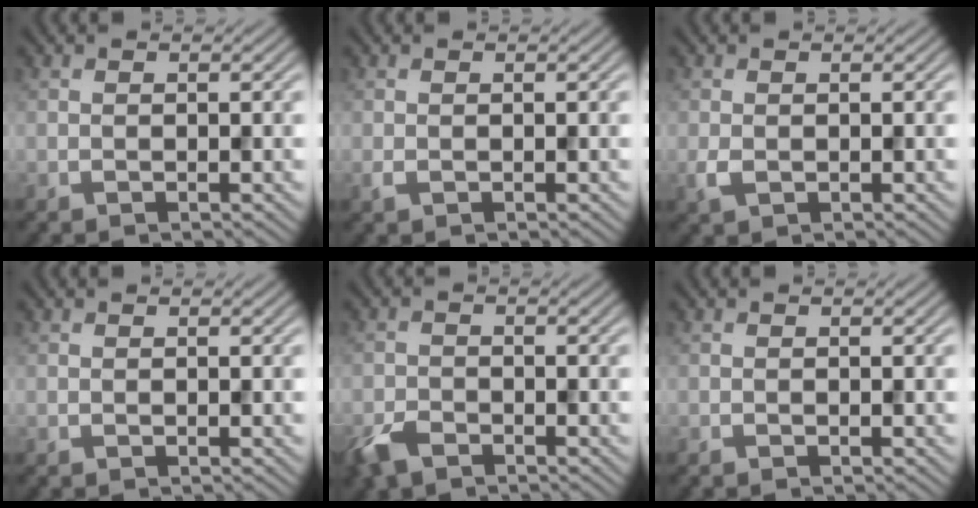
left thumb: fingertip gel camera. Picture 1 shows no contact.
{"total": 0.7, "force": [-0.3, 0.4, 0.5], "torque": [-0.016, -0.004, -0.005]}
{"total": 1.4, "force": [-0.4, 0.9, 1.0], "torque": [-0.030, -0.004, -0.005]}
{"total": 0.0}
{"total": 3.7, "force": [-2.8, 1.7, 1.8], "torque": [-0.041, -0.009, -0.061]}
{"total": 0.5, "force": [-0.5, 0.0, 0.2], "torque": [-0.004, -0.002, -0.007]}